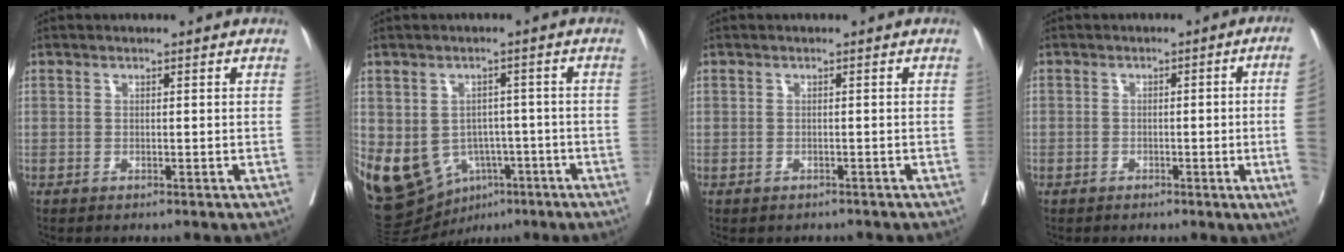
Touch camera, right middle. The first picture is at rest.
{"total": 13.4, "force": [-5.1, 10.4, 6.7], "torque": [-0.136, 0.016, -0.062]}
{"total": 1.7, "force": [-1.4, 0.9, 0.1], "torque": [-0.007, -0.001, -0.020]}
{"total": 7.8, "force": [-1.2, -1.7, 7.5], "torque": [-0.078, -0.007, -0.017]}